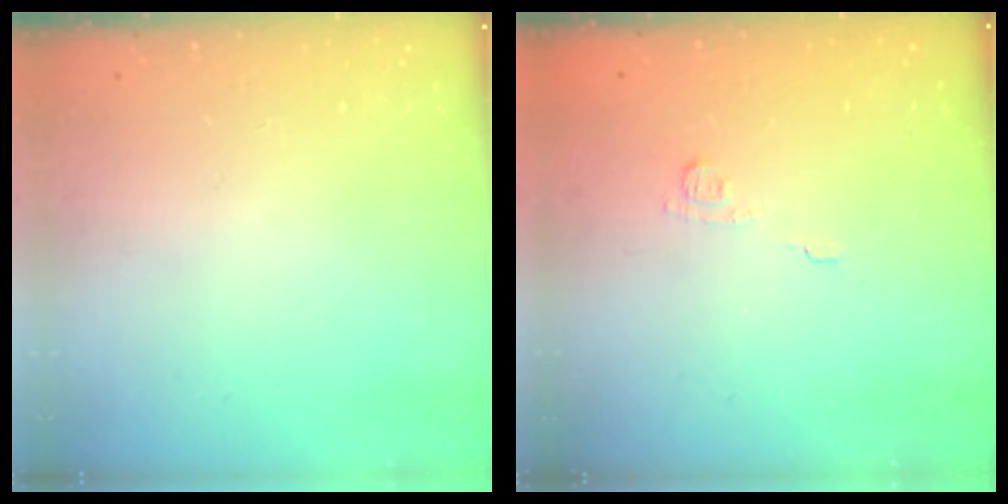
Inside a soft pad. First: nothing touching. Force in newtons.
{"total": 3.8, "press": 3.6, "slide": 1.1}